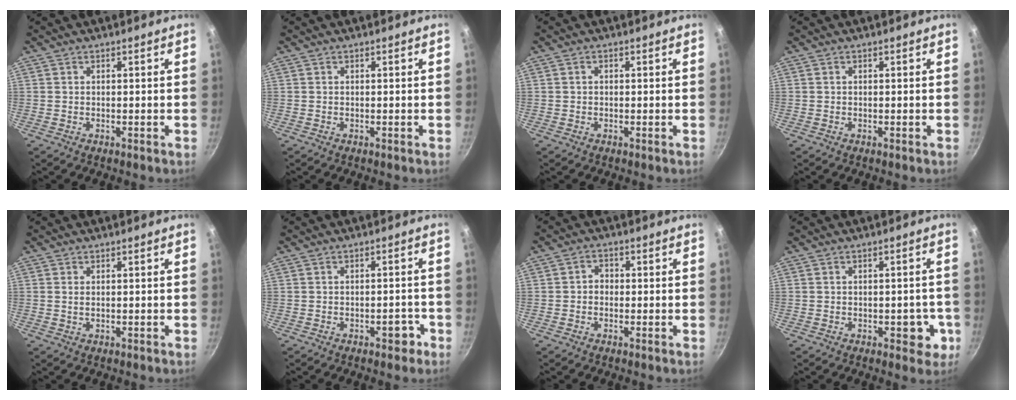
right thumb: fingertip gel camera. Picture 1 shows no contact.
{"total": 0.0}
{"total": 0.7, "force": [0.0, 0.6, 0.4], "torque": [-0.006, 0.005, 0.000]}
{"total": 0.0}
{"total": 0.9, "force": [0.1, 0.5, 0.8], "torque": [-0.015, 0.001, 0.002]}
{"total": 2.7, "force": [-1.4, 1.5, 1.7], "torque": [-0.002, 0.020, -0.012]}
{"total": 2.6, "force": [-0.4, 2.2, 1.3], "torque": [-0.010, 0.011, -0.011]}
{"total": 5.1, "force": [-1.5, 3.1, 3.9], "torque": [-0.014, 0.012, -0.017]}